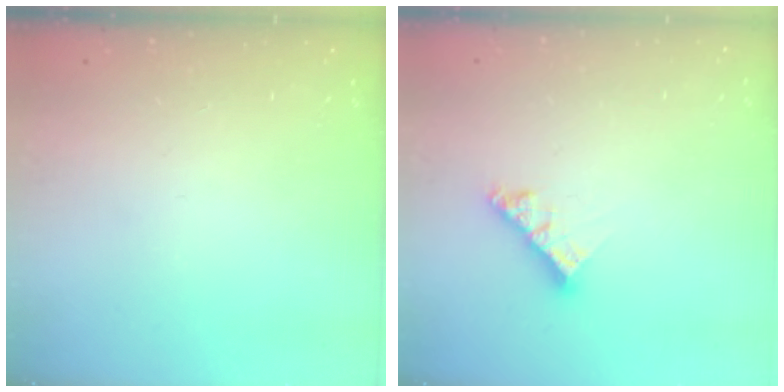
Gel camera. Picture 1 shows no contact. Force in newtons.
{"total": 7.4, "press": 7.4, "slide": 0.8}